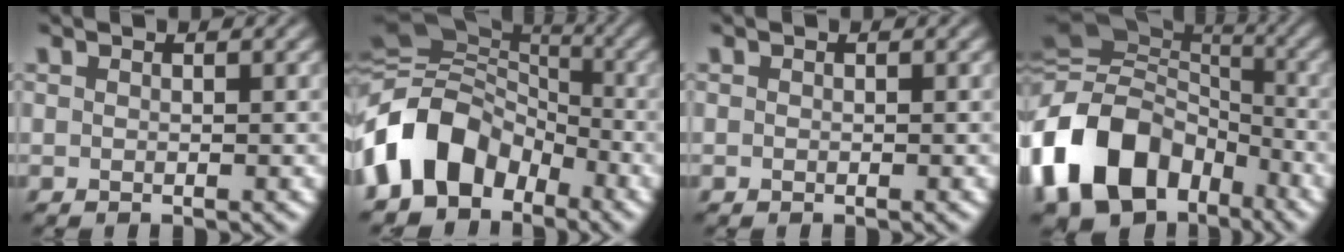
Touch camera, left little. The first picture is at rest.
{"total": 9.6, "force": [-4.3, 6.9, 5.1], "torque": [-0.086, 0.016, -0.100]}
{"total": 0.0}
{"total": 14.9, "force": [-5.6, 10.3, 9.2], "torque": [-0.198, 0.000, -0.113]}